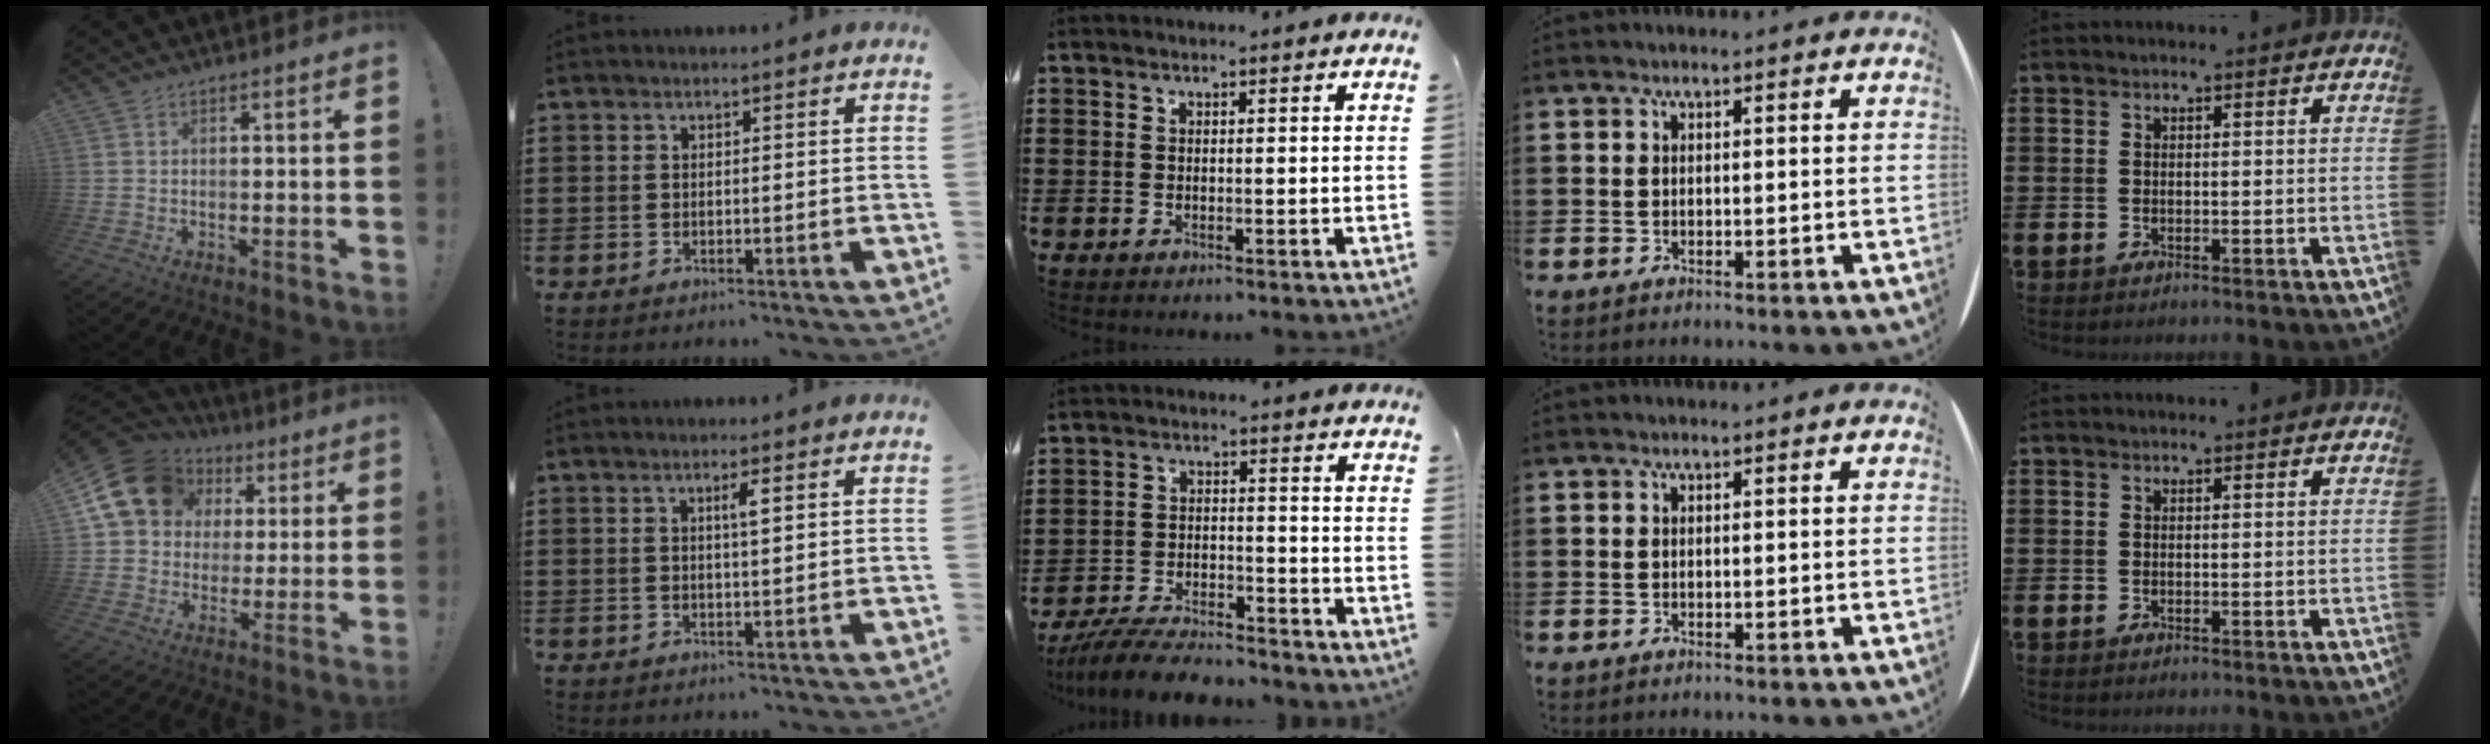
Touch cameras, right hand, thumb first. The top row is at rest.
{"thumb": {"total": 17.1, "force": [6.2, 13.8, 8.1], "torque": [-0.125, -0.024, 0.126]}, "index": {"total": 2.0, "force": [0.8, 0.2, 1.9], "torque": [-0.037, 0.003, 0.011]}, "middle": {"total": 7.0, "force": [-6.8, 1.0, 1.6], "torque": [-0.030, 0.010, -0.132]}}